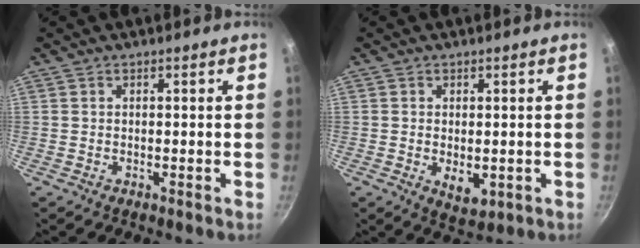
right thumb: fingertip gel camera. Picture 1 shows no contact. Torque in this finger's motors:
{"motor_torque": [-0.22, 0.16, -0.10, 0.05, 0.11]}